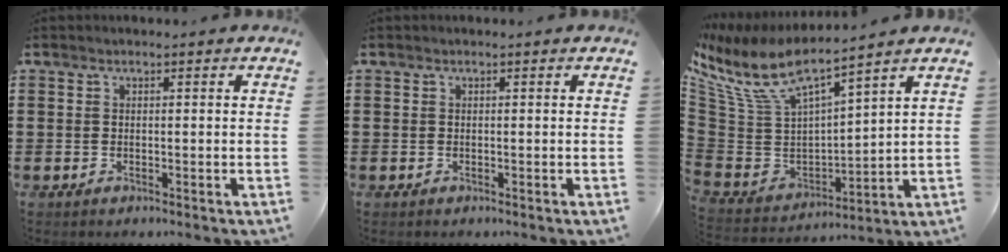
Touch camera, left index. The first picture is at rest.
{"total": 0.0}
{"total": 9.5, "force": [6.9, 2.5, 6.0], "torque": [-0.156, -0.053, 0.117]}